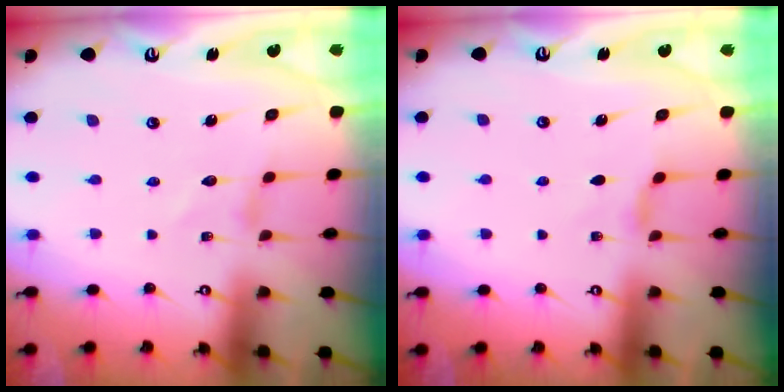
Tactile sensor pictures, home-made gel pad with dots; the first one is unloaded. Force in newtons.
{"total": 2.8, "press": 2.8, "slide": 0.6}